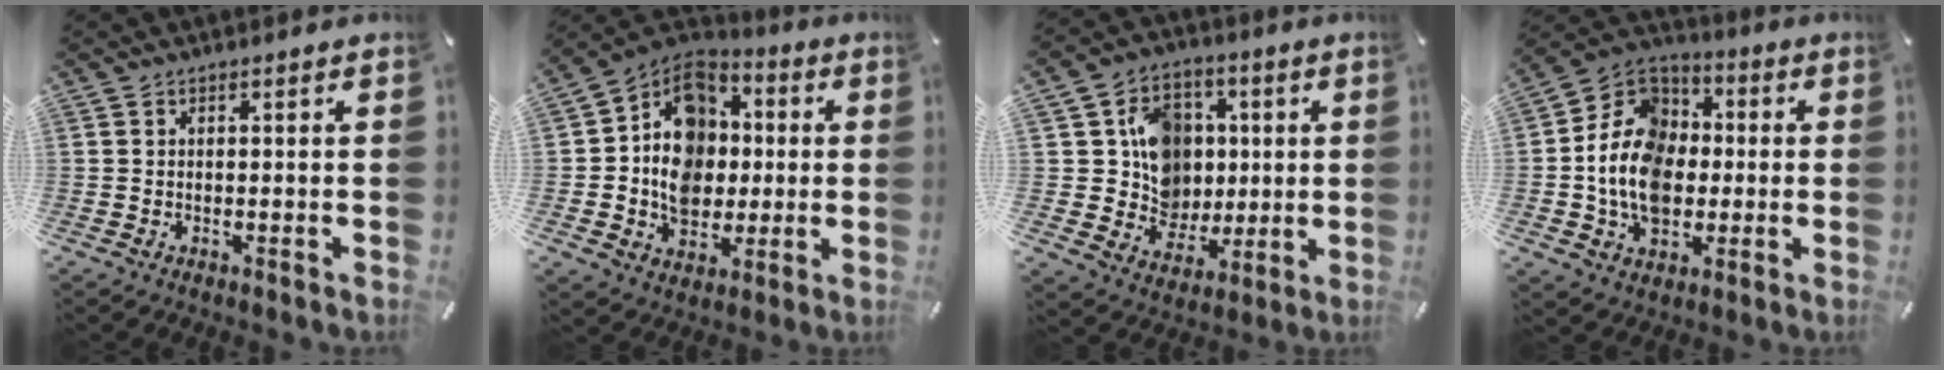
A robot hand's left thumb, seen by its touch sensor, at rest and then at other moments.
{"total": 14.7, "force": [-0.6, 12.6, 7.6], "torque": [-0.144, 0.002, -0.009]}
{"total": 13.3, "force": [1.4, 12.4, 4.5], "torque": [-0.062, -0.002, 0.039]}
{"total": 15.2, "force": [-2.1, 12.4, 8.4], "torque": [-0.210, 0.013, -0.043]}